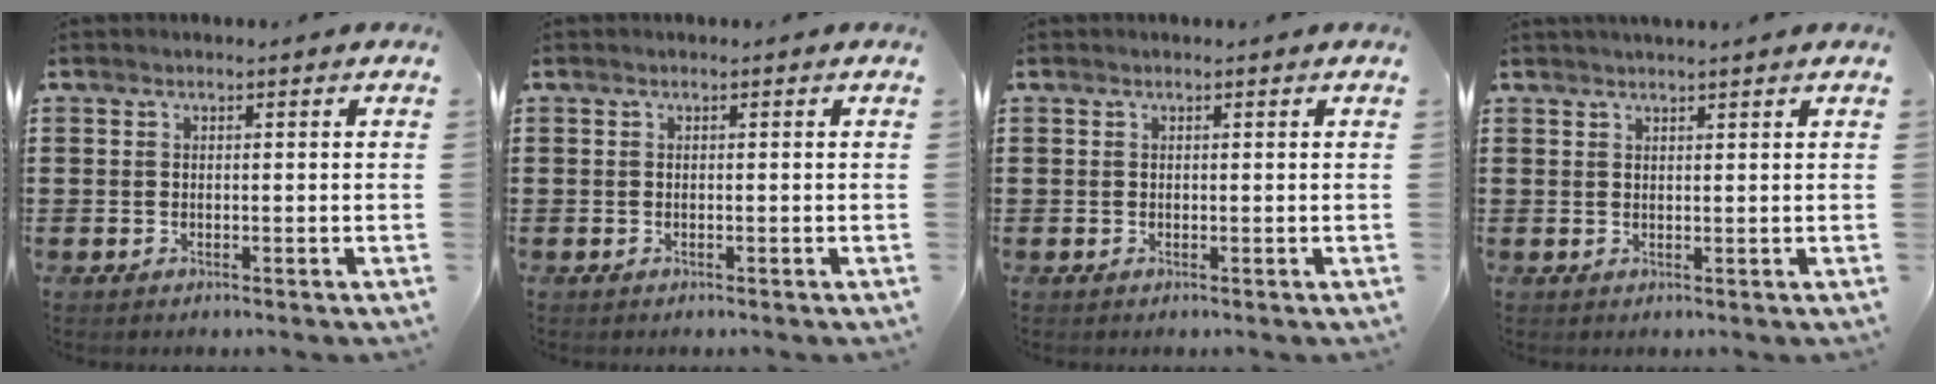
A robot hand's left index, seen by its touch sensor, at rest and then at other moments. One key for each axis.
{"total": 0.0}
{"total": 0.0}
{"total": 1.3, "fx": 1.2, "fy": -0.2, "fz": 0.4, "tx": -0.008, "ty": -0.001, "tz": 0.023}